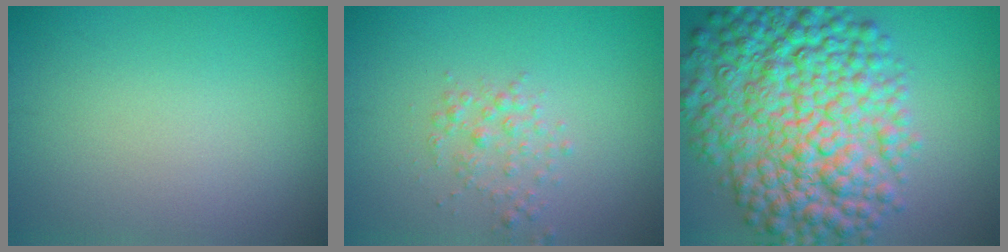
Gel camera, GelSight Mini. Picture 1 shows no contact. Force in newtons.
{"total": 1.7, "press": 1.7, "slide": 0.1}
{"total": 12.1, "press": 12.1, "slide": 0.1}